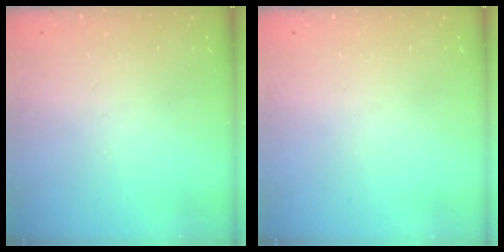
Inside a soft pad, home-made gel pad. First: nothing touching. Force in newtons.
{"total": 0.0}